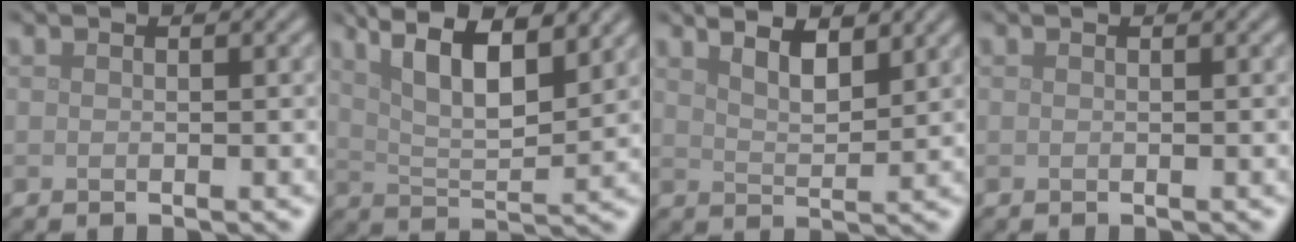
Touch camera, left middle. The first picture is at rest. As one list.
[{"total": 8.9, "force": [5.5, 2.8, 6.5], "torque": [-0.102, 0.021, 0.068]}, {"total": 3.4, "force": [2.6, 0.9, 1.9], "torque": [-0.028, 0.004, 0.038]}, {"total": 0.0}]